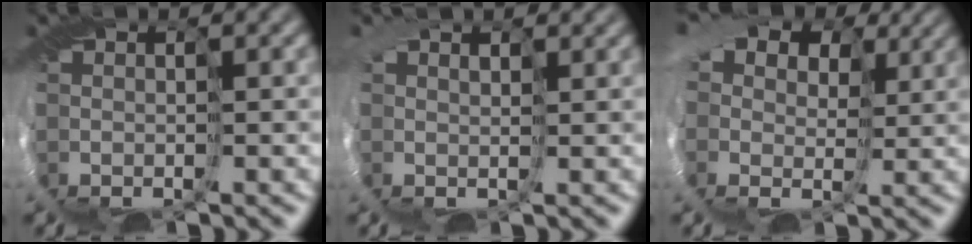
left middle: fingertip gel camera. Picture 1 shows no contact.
{"total": 2.8, "force": [2.5, 1.3, 0.5], "torque": [-0.025, 0.014, 0.030]}
{"total": 12.9, "force": [5.8, 9.1, 7.2], "torque": [-0.167, 0.039, 0.074]}